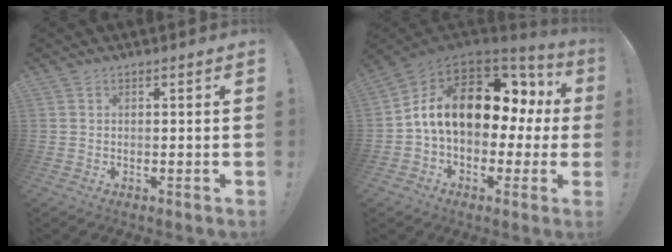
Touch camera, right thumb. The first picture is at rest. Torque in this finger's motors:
{"motor_torque": [2.51, 2.50, 0.54, 0.05, 0.51]}